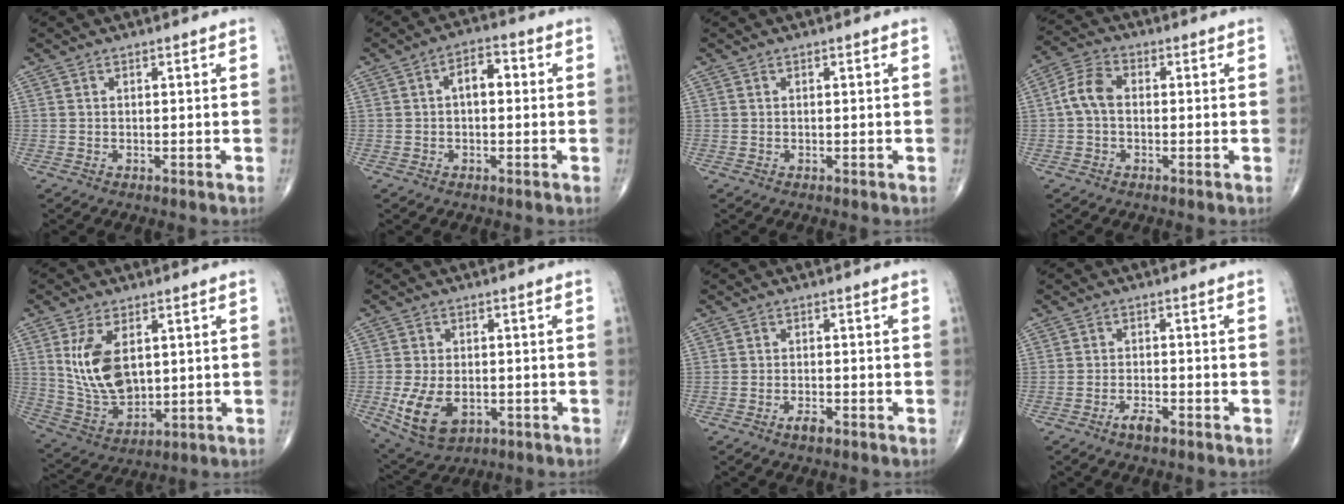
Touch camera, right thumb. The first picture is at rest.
{"total": 5.1, "force": [0.5, 2.9, 4.1], "torque": [-0.055, 0.018, 0.000]}
{"total": 0.0}
{"total": 5.8, "force": [-0.2, 3.9, 4.4], "torque": [-0.085, 0.018, -0.014]}
{"total": 12.0, "force": [2.8, 6.9, 9.4], "torque": [-0.170, -0.017, 0.070]}
{"total": 10.3, "force": [-2.6, 6.5, 7.5], "torque": [-0.138, -0.002, -0.031]}
{"total": 2.2, "force": [-1.4, 0.8, 1.5], "torque": [-0.029, 0.005, -0.026]}
{"total": 2.9, "force": [-2.0, 1.0, 1.9], "torque": [-0.037, 0.009, -0.038]}